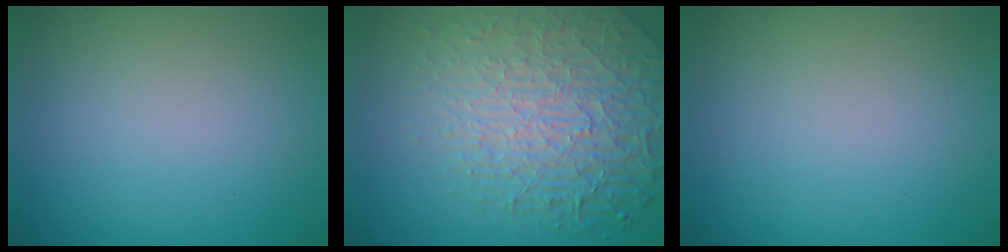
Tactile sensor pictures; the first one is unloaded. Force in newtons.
{"total": 8.2, "press": 5.7, "slide": 5.9}
{"total": 0.0}